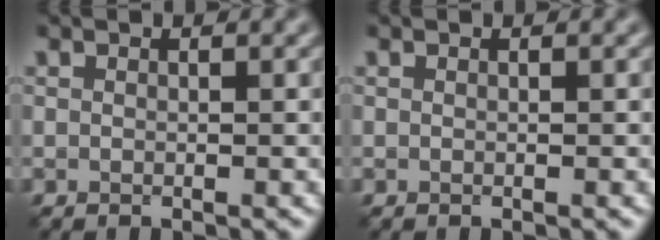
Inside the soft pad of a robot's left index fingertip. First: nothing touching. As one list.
[{"total": 0.0}]